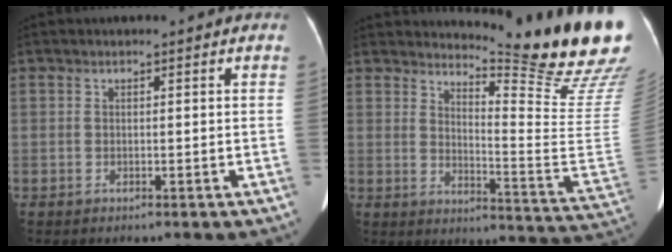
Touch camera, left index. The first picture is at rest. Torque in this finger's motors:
{"motor_torque": [0.75, -1.39, 0.10, 0.01]}